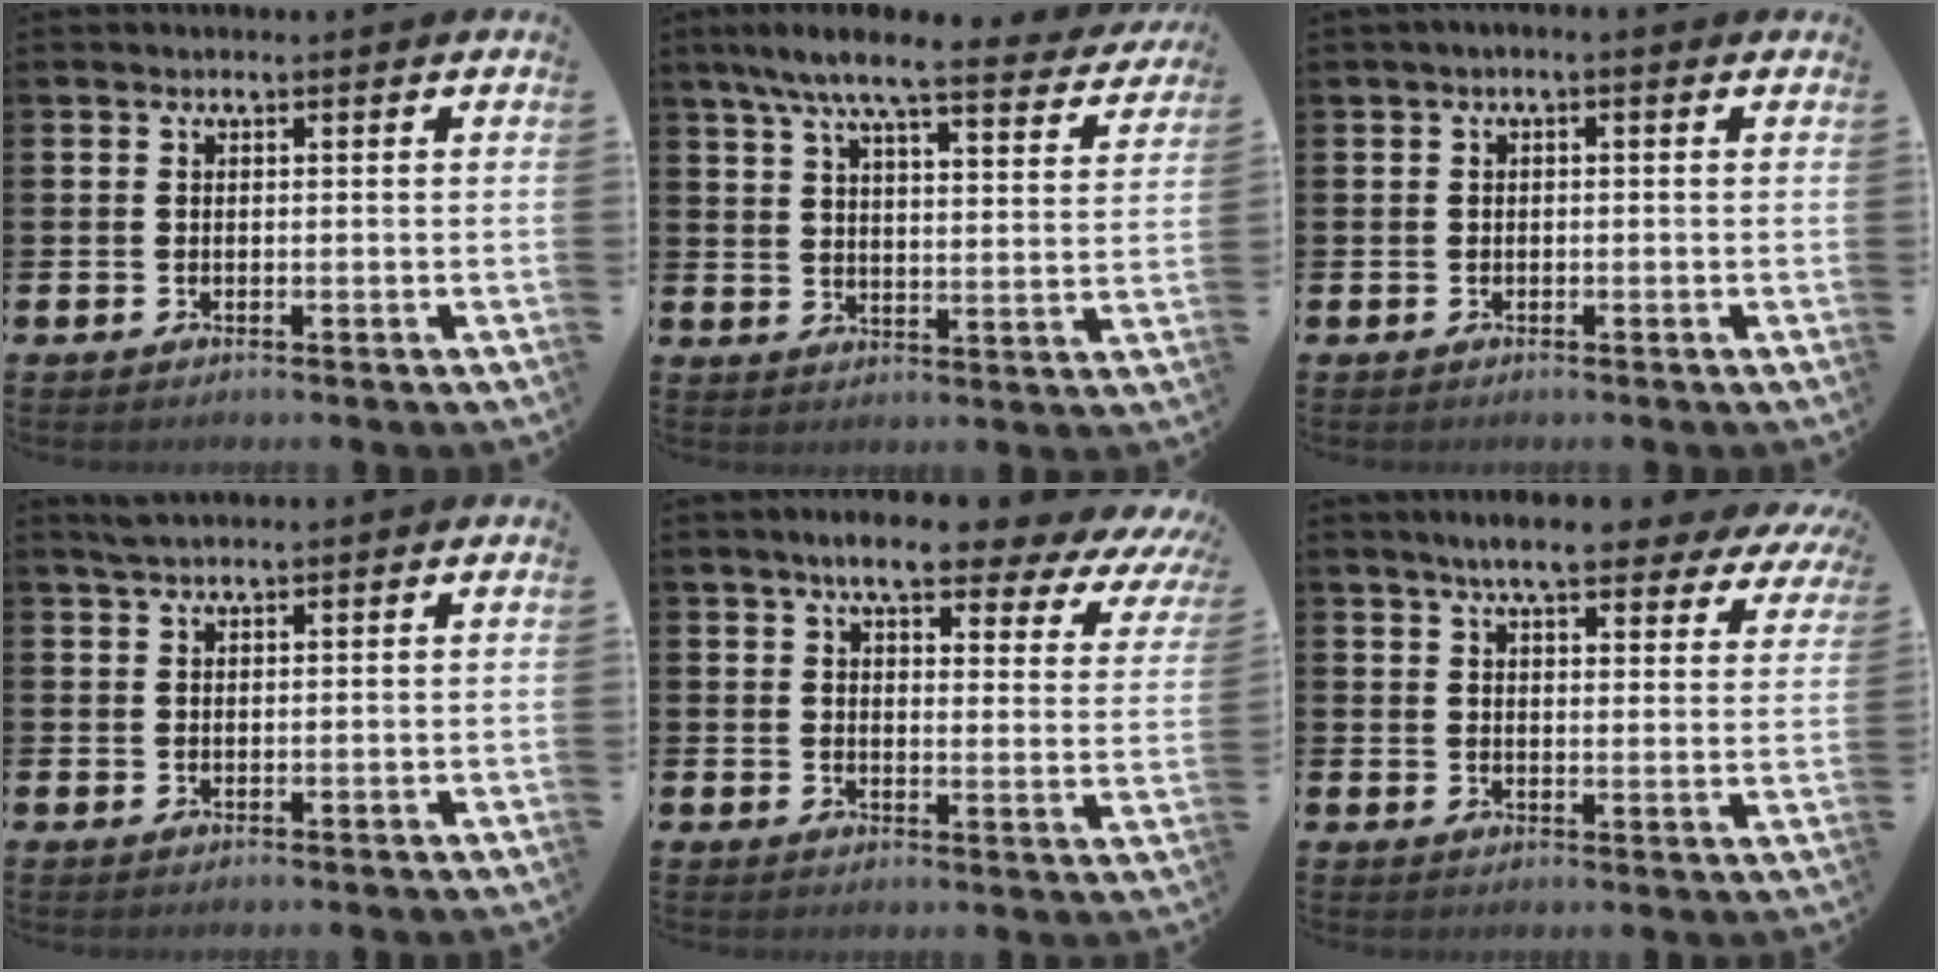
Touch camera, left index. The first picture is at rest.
{"total": 8.2, "force": [7.2, 0.9, 3.8], "torque": [-0.084, -0.046, 0.121]}
{"total": 0.8, "force": [-0.3, 0.2, 0.7], "torque": [-0.007, -0.001, -0.008]}
{"total": 2.0, "force": [1.8, 0.3, 0.7], "torque": [-0.010, 0.002, 0.033]}
{"total": 7.9, "force": [6.6, 1.7, 4.0], "torque": [-0.076, -0.040, 0.108]}
{"total": 7.5, "force": [6.7, 1.3, 3.2], "torque": [-0.069, -0.030, 0.116]}